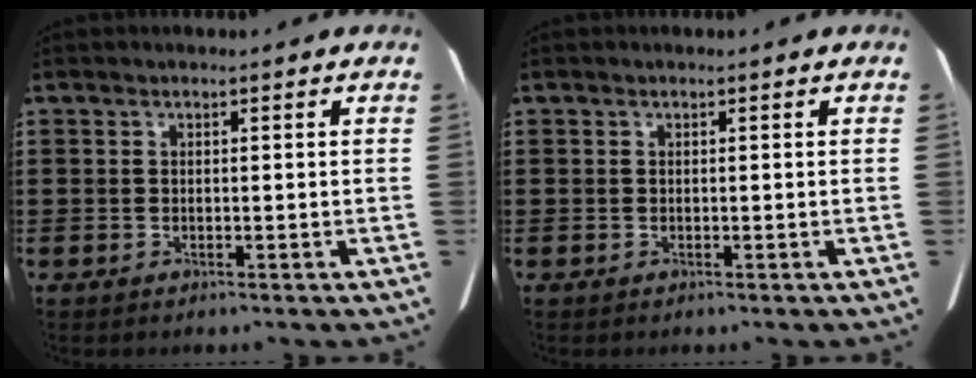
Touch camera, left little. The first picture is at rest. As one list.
[{"total": 0.0}]